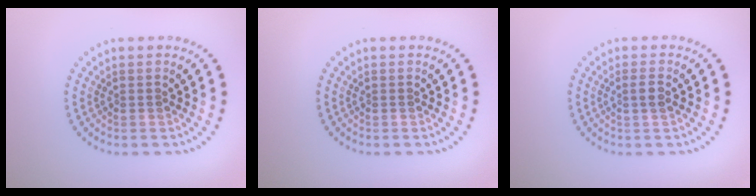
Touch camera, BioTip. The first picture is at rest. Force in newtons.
{"total": 0.0}
{"total": 1.2, "press": 1.1, "slide": 0.6}